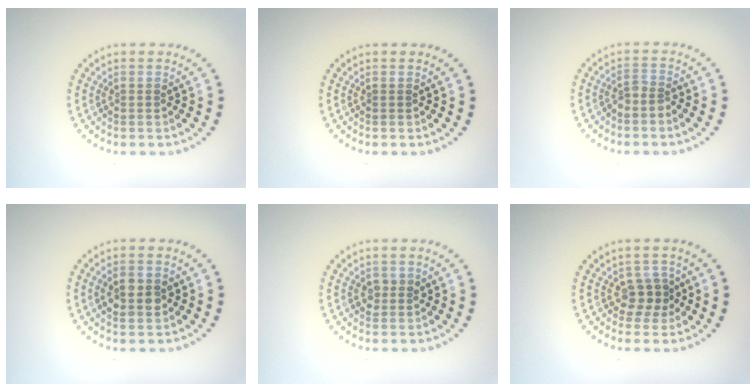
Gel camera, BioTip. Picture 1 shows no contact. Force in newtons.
{"total": 0.0}
{"total": 1.5, "press": 1.1, "slide": 1.0}
{"total": 2.9, "press": 2.9, "slide": 0.1}
{"total": 1.4, "press": 1.3, "slide": 0.3}
{"total": 2.0, "press": 1.8, "slide": 0.9}